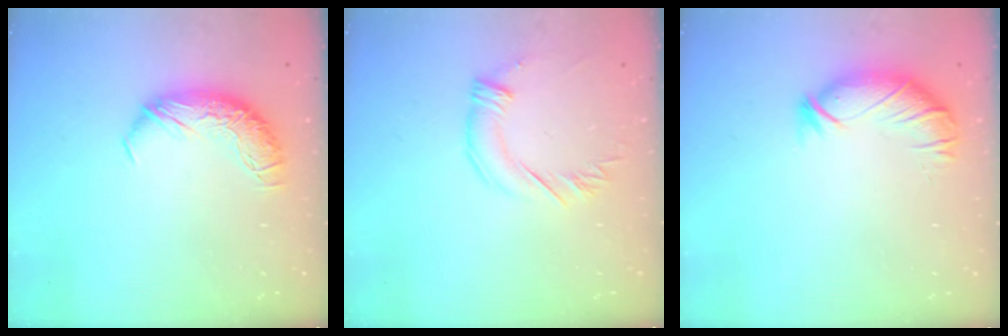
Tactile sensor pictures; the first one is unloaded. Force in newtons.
{"total": 2.4, "press": 2.2, "slide": 1.0}
{"total": 2.9, "press": 2.8, "slide": 0.8}